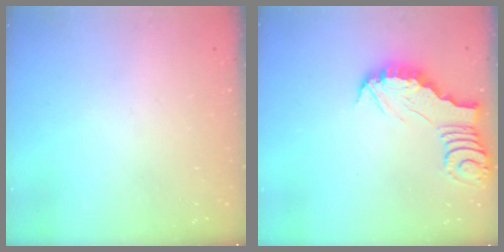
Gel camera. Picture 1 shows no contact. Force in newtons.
{"total": 3.2, "press": 3.1, "slide": 0.4}